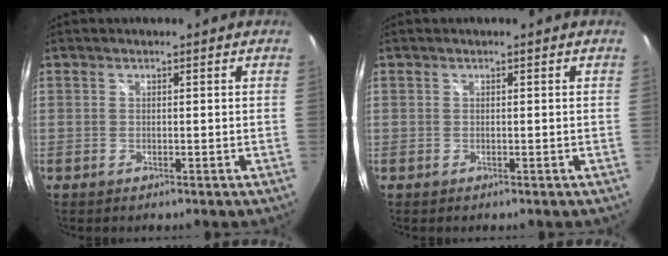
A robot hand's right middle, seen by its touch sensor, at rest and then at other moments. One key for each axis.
{"total": 0.0}